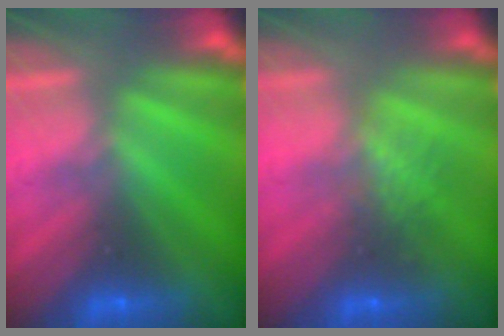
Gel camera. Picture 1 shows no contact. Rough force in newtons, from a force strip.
{"total": 2.7}